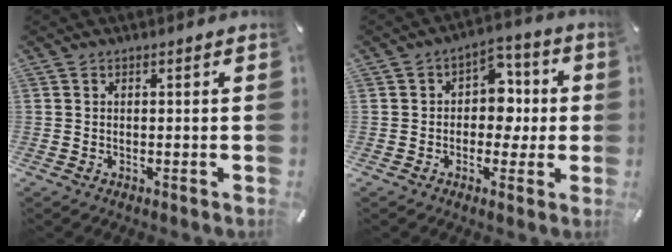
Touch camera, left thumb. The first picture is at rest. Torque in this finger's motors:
{"motor_torque": [0.53, 0.69, 0.48, 0.12, 0.01]}